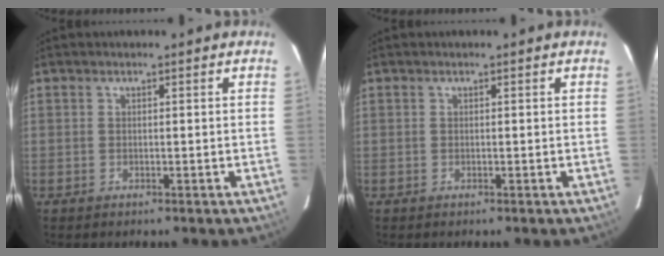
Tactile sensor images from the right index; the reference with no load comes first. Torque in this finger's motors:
{"motor_torque": [0.00, 0.00, 0.00, 0.00]}